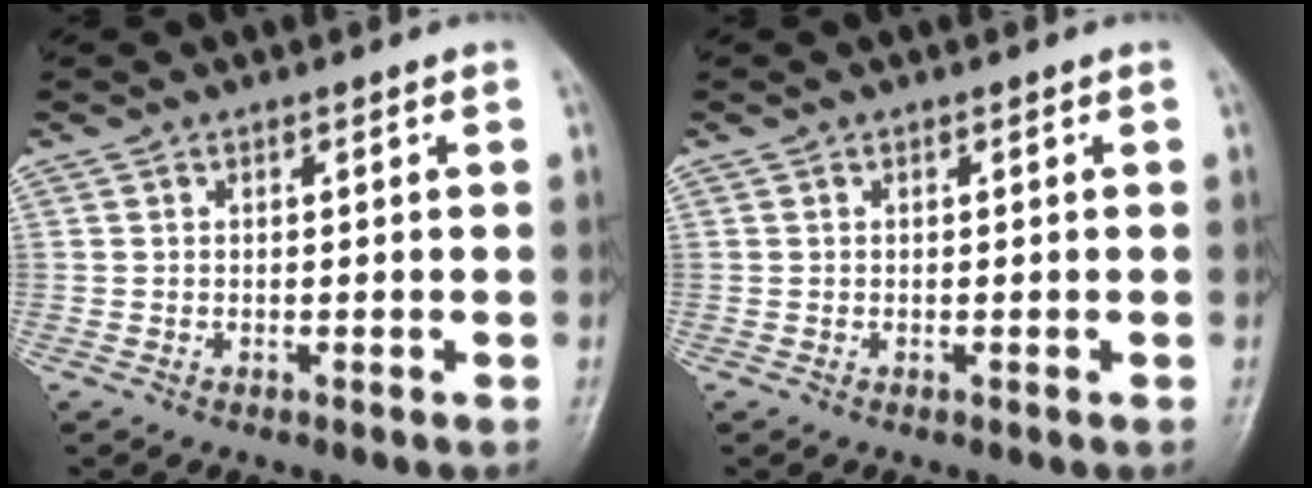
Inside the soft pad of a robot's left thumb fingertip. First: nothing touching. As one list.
[{"total": 0.0}]